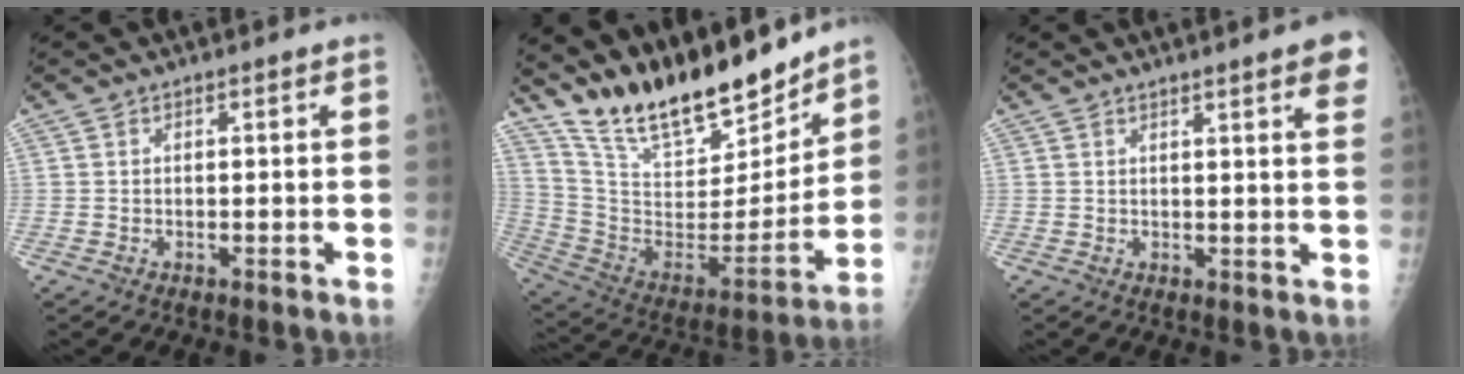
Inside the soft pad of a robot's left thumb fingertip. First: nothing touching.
{"total": 22.3, "force": [18.9, 6.9, 9.7], "torque": [-0.128, -0.096, 0.336]}
{"total": 6.2, "force": [3.9, 0.5, 4.8], "torque": [-0.046, -0.009, 0.043]}